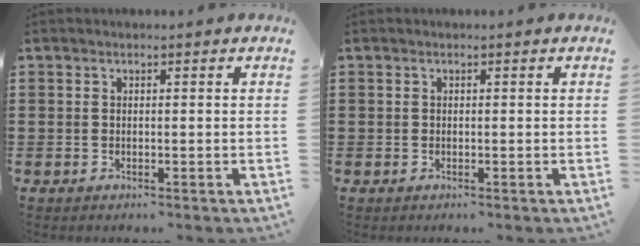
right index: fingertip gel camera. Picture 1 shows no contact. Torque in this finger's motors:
{"motor_torque": [-0.17, 0.25, 0.01, -0.01]}